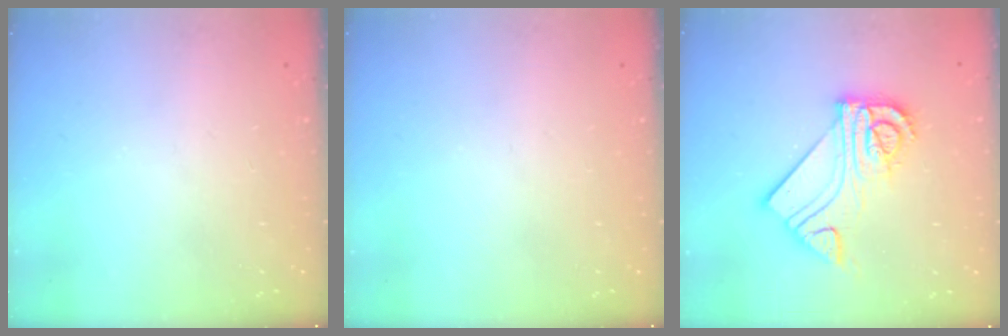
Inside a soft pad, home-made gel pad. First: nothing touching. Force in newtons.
{"total": 0.0}
{"total": 13.3, "press": 13.3, "slide": 1.3}